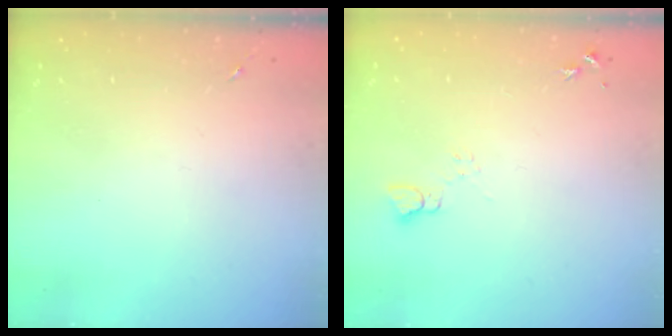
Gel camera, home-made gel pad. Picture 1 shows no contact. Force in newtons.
{"total": 3.7, "press": 3.7, "slide": 0.4}